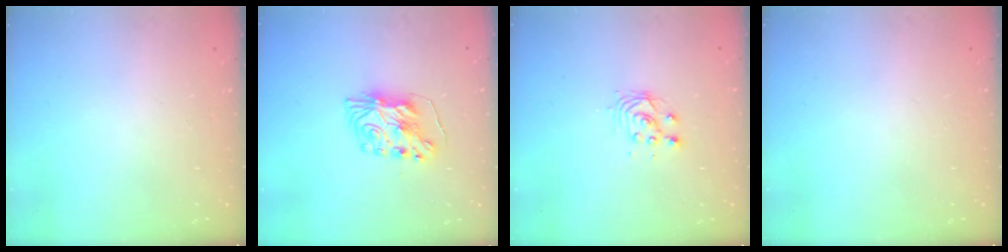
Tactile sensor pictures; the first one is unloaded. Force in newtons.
{"total": 8.2, "press": 8.2, "slide": 0.6}
{"total": 3.6, "press": 3.6, "slide": 0.3}
{"total": 0.0}